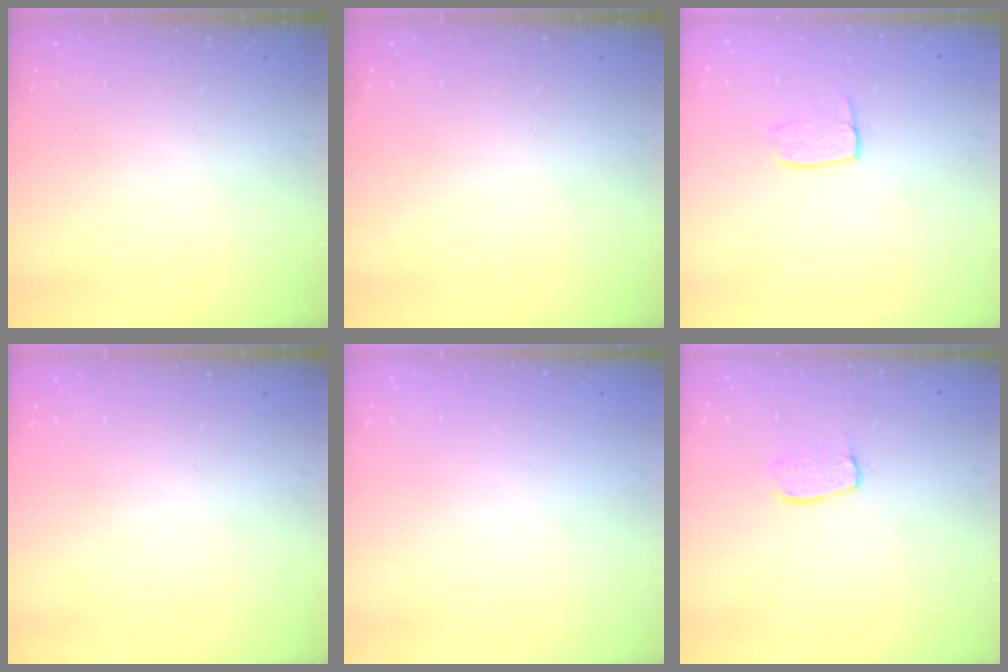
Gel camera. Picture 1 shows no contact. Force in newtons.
{"total": 0.0}
{"total": 6.3, "press": 6.3, "slide": 0.2}
{"total": 0.0}
{"total": 0.0}
{"total": 6.5, "press": 6.5, "slide": 0.4}